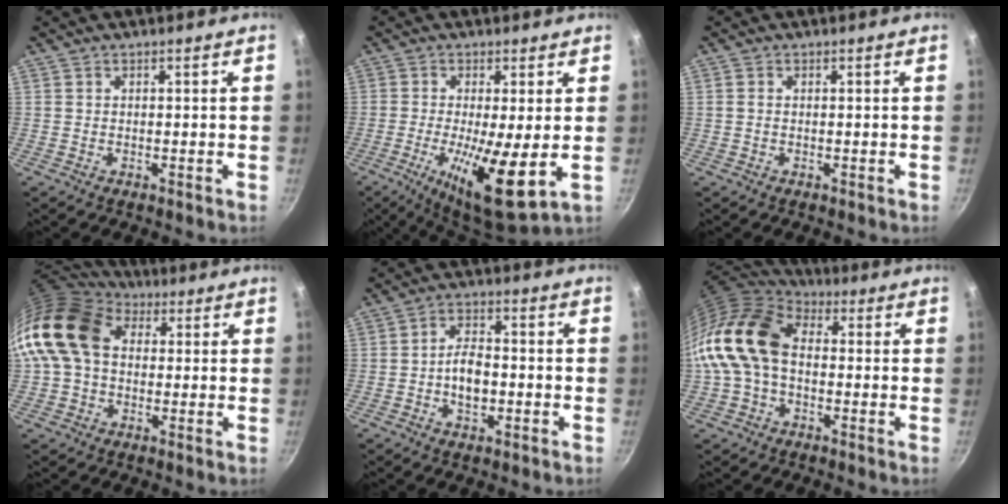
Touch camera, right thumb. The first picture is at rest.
{"total": 12.8, "force": [-1.9, 3.0, 12.3], "torque": [-0.213, -0.018, -0.029]}
{"total": 0.9, "force": [0.0, 0.5, 0.7], "torque": [-0.016, 0.002, -0.002]}
{"total": 15.3, "force": [2.4, 11.4, 10.0], "torque": [-0.172, 0.025, 0.028]}
{"total": 6.5, "force": [-1.5, 3.7, 5.2], "torque": [-0.078, 0.021, -0.029]}
{"total": 16.1, "force": [-0.5, 11.1, 11.7], "torque": [-0.212, 0.039, -0.025]}